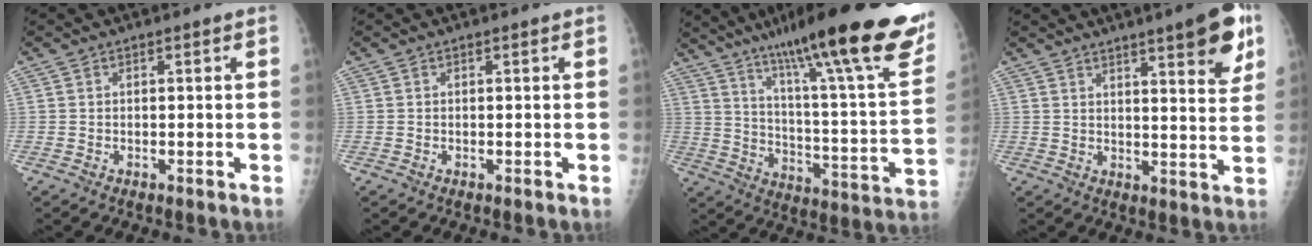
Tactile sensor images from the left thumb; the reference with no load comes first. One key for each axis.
{"total": 0.0}
{"total": 32.3, "fx": 20.7, "fy": 4.6, "fz": 24.4, "tx": -0.309, "ty": -0.057, "tz": 0.307}
{"total": 12.2, "fx": 6.8, "fy": 2.5, "fz": 9.8, "tx": -0.107, "ty": -0.030, "tz": 0.087}